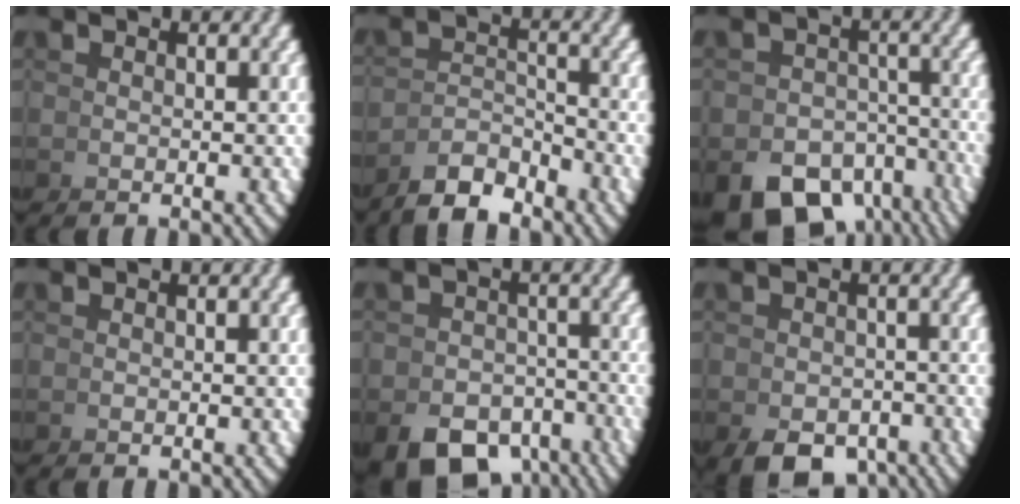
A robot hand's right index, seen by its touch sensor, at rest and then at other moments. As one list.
[{"total": 4.3, "force": [-3.5, 1.2, 2.2], "torque": [-0.039, -0.009, -0.055]}, {"total": 9.9, "force": [-6.6, 6.0, 4.3], "torque": [-0.064, -0.041, -0.095]}, {"total": 0.0}, {"total": 7.1, "force": [-5.4, 3.8, 2.6], "torque": [-0.015, -0.025, -0.083]}, {"total": 3.9, "force": [-3.2, 1.9, 1.3], "torque": [-0.009, -0.019, -0.043]}]